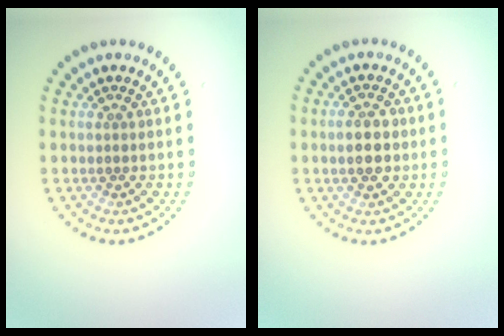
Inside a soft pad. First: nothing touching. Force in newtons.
{"total": 2.9, "press": 2.9, "slide": 0.2}